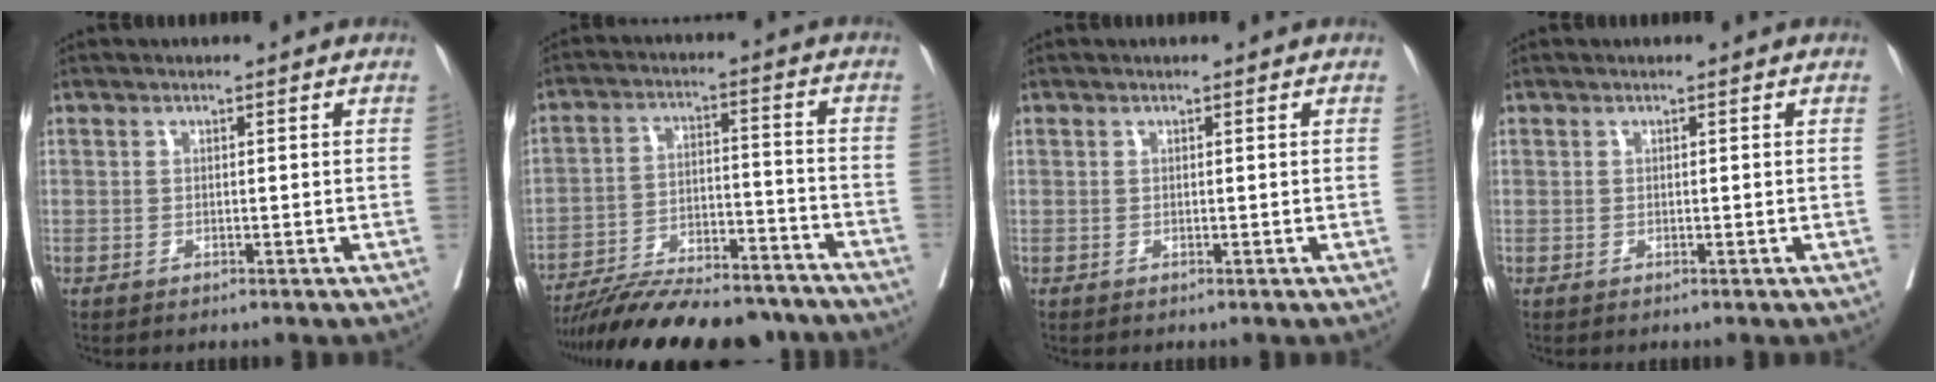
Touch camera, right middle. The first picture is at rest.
{"total": 21.5, "force": [-18.9, 4.5, 9.2], "torque": [-0.147, -0.003, -0.283]}
{"total": 0.0}
{"total": 0.0}